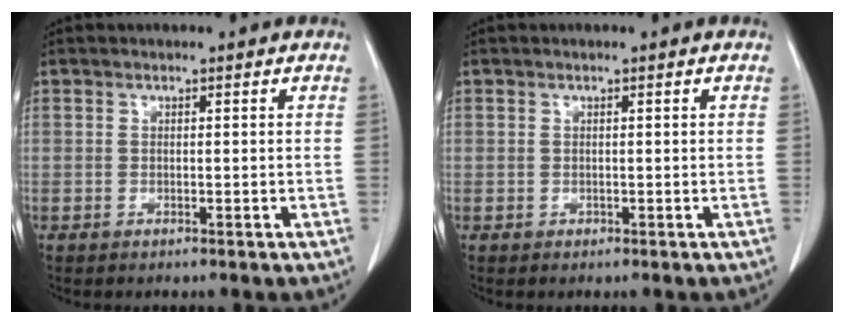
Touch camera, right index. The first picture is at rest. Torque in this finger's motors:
{"motor_torque": [-1.12, 0.00, -0.37, -0.14]}